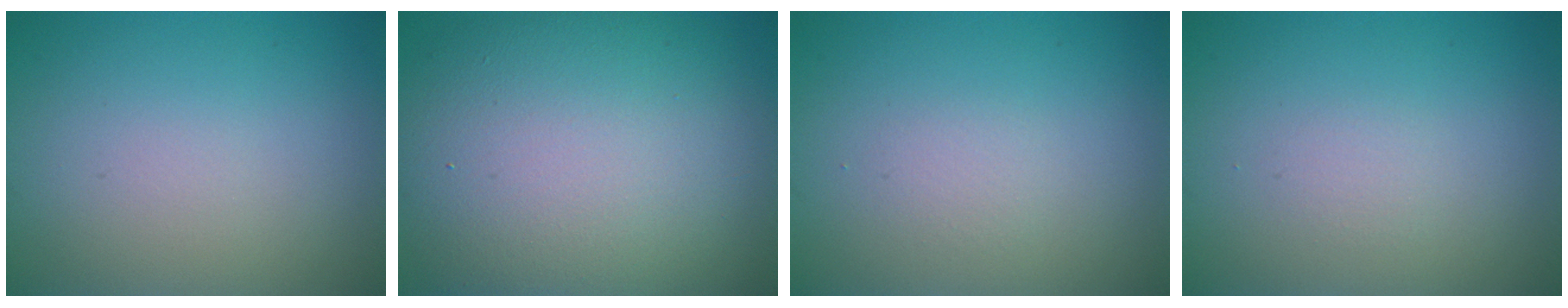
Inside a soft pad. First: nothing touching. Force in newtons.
{"total": 14.3, "press": 14.3, "slide": 0.6}
{"total": 0.9, "press": 0.9, "slide": 0.0}
{"total": 0.7, "press": 0.7, "slide": 0.1}